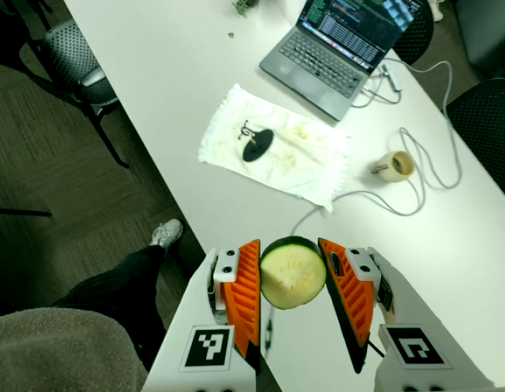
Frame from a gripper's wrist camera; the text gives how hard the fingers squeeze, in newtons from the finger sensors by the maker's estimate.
{"total": 8.6, "left": 8.4, "right": 8.7}